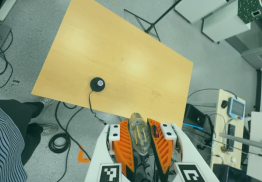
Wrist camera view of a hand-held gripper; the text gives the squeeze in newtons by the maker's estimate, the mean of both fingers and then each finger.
{"total": 21.1, "left": 23.6, "right": 18.6}